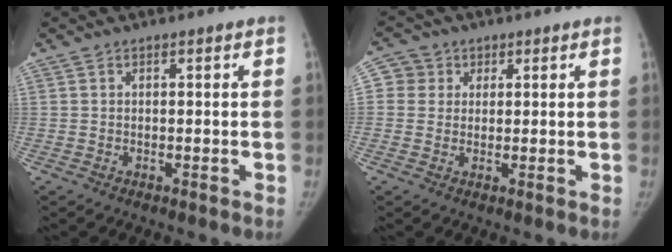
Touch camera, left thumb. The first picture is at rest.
{"total": 3.9, "force": [1.2, 3.7, 0.1], "torque": [0.019, 0.002, 0.018]}